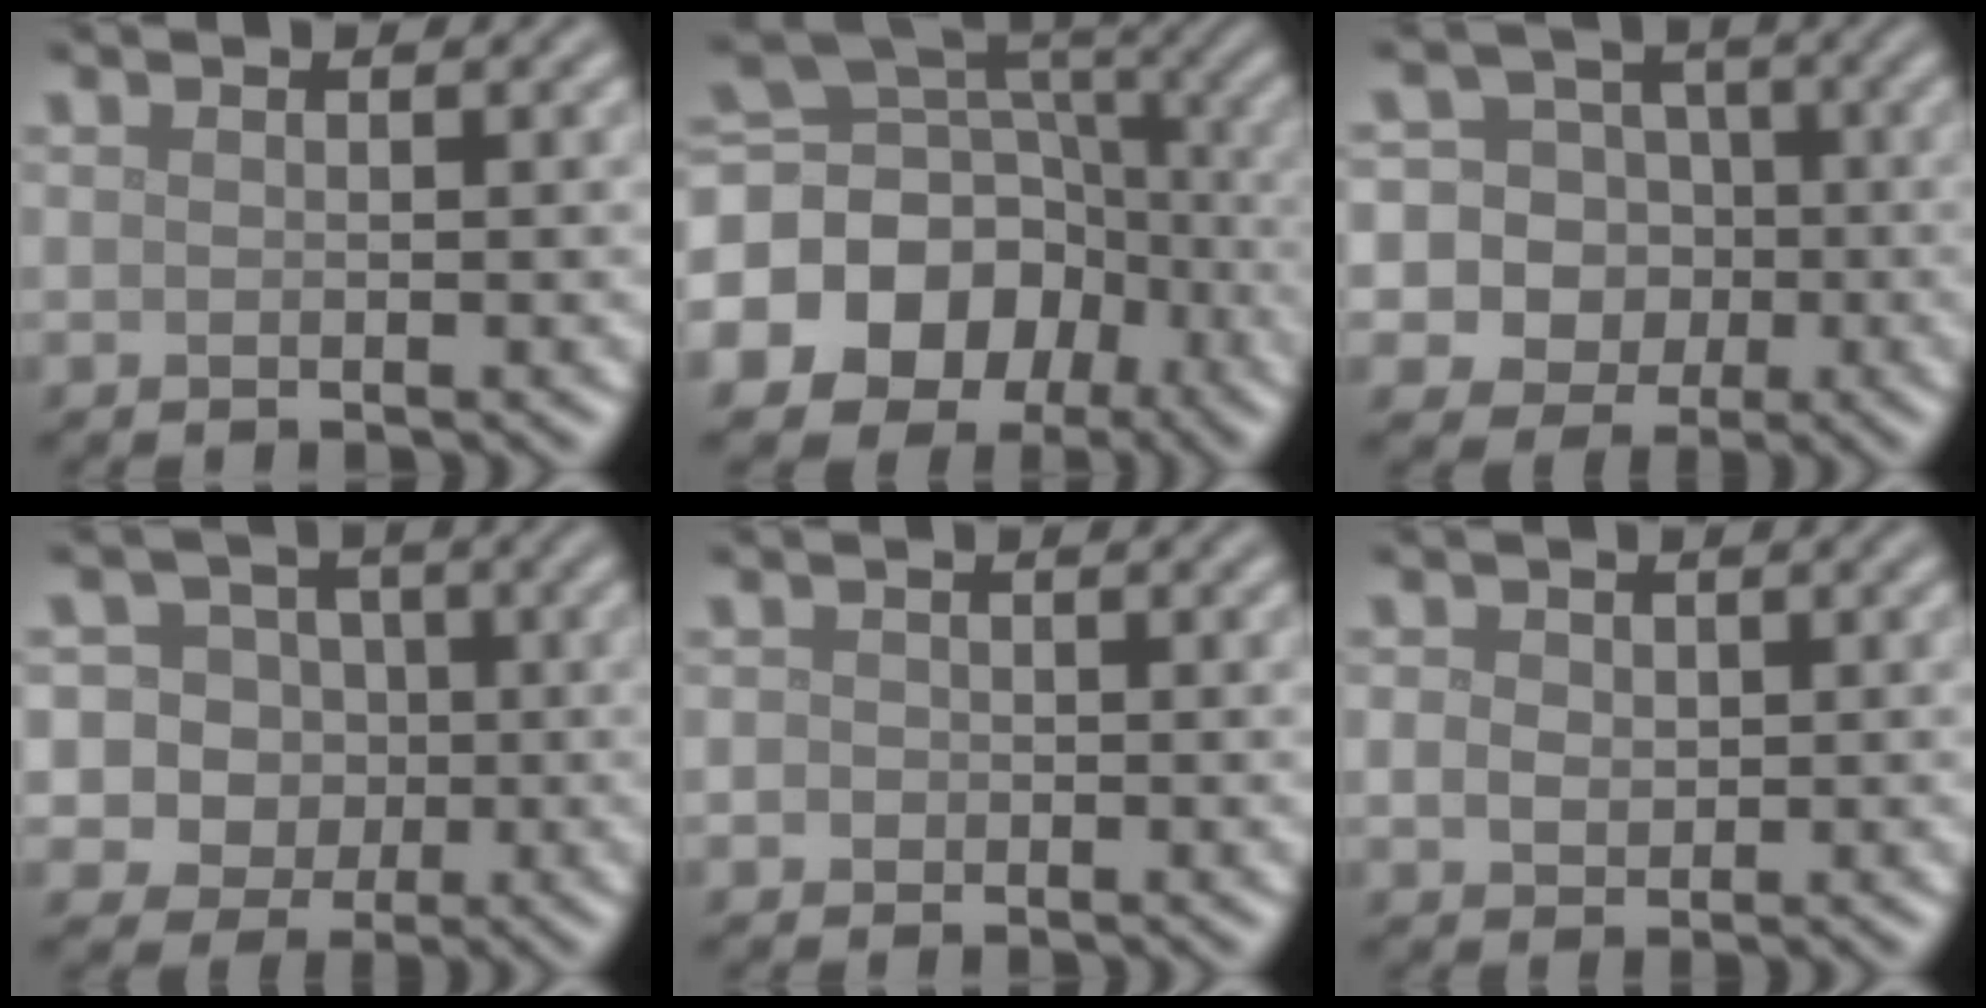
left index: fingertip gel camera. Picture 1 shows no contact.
{"total": 14.8, "force": [-5.7, 12.3, 6.0], "torque": [-0.129, -0.009, -0.103]}
{"total": 13.5, "force": [-0.8, 13.0, 3.3], "torque": [-0.107, 0.019, -0.030]}
{"total": 9.3, "force": [1.2, 8.7, 2.9], "torque": [-0.073, 0.034, 0.007]}
{"total": 1.2, "force": [-0.1, 1.1, 0.4], "torque": [0.004, 0.000, -0.009]}
{"total": 2.0, "force": [0.2, 1.7, 1.0], "torque": [-0.017, 0.000, 0.004]}